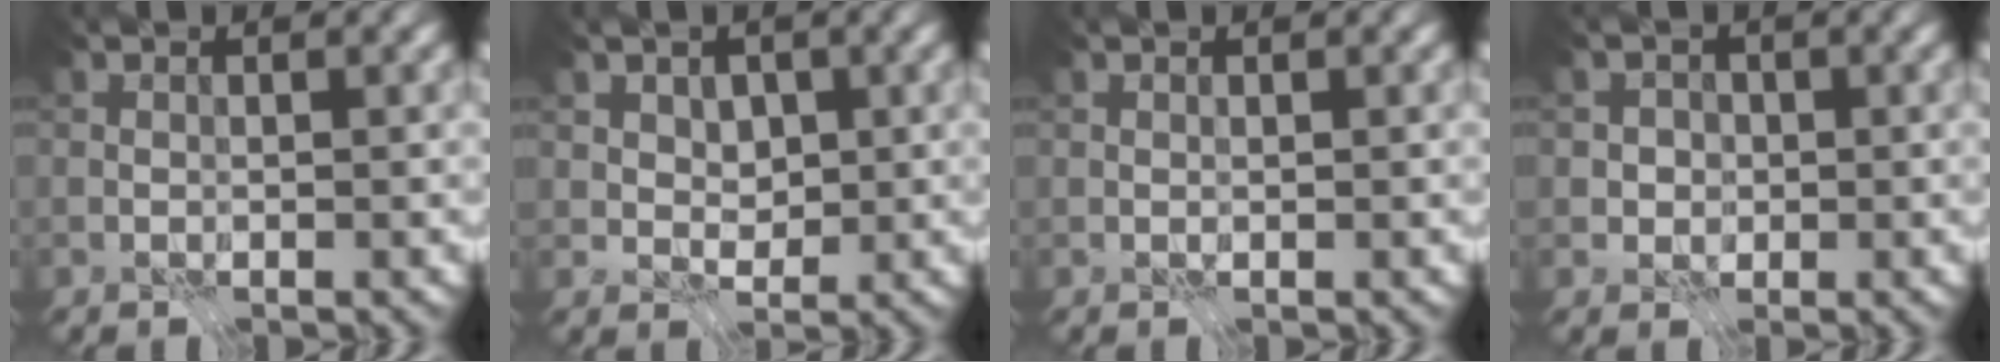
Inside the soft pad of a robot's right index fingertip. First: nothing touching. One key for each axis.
{"total": 2.8, "fx": 1.2, "fy": 2.3, "fz": 1.2, "tx": -0.031, "ty": -0.008, "tz": 0.034}
{"total": 0.0}
{"total": 2.0, "fx": -0.3, "fy": 1.9, "fz": 0.5, "tx": 0.005, "ty": 0.003, "tz": -0.008}